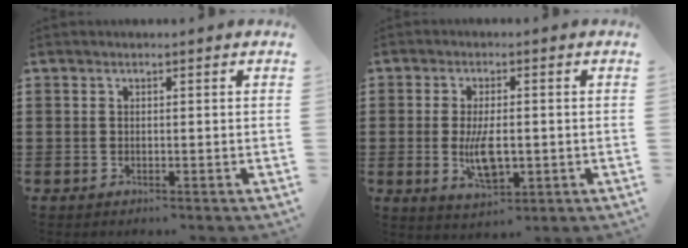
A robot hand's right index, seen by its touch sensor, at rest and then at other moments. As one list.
[{"total": 6.3, "force": [-0.8, 2.7, 5.7], "torque": [-0.105, -0.005, -0.016]}]